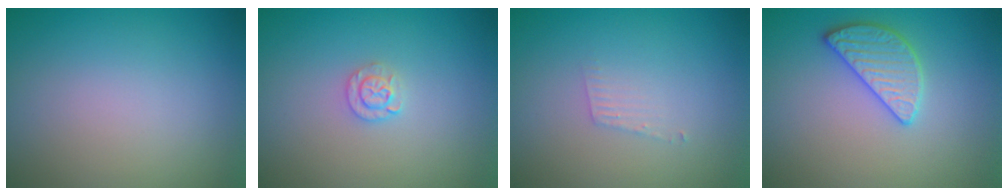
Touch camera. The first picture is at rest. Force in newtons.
{"total": 1.5, "press": 1.5, "slide": 0.1}
{"total": 0.9, "press": 0.9, "slide": 0.1}
{"total": 2.8, "press": 2.8, "slide": 0.3}